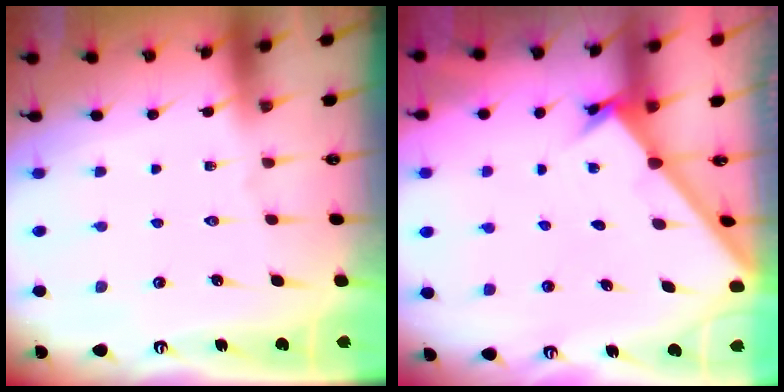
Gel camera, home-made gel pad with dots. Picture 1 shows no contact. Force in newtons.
{"total": 1.8, "press": 1.8, "slide": 0.2}